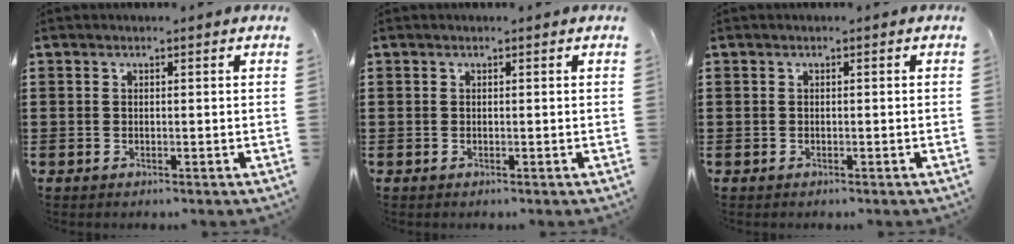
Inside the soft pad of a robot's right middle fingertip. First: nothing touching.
{"total": 0.0}
{"total": 0.0}